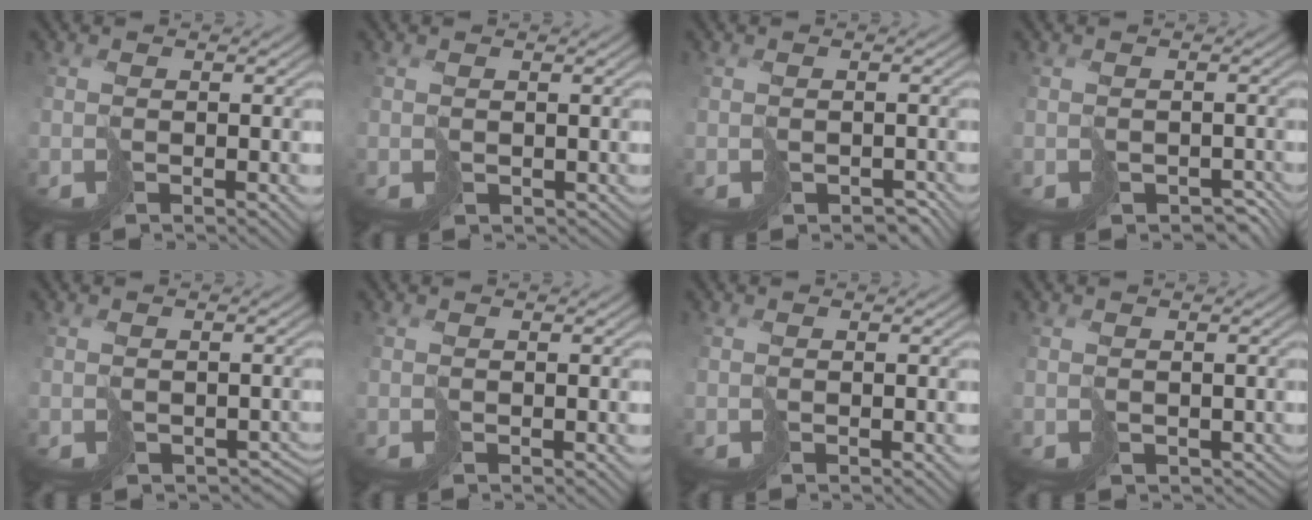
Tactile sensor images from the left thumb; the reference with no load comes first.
{"total": 1.0, "force": [-0.1, 0.9, 0.3], "torque": [-0.009, -0.007, 0.005]}
{"total": 2.2, "force": [-1.5, 1.3, 0.9], "torque": [-0.012, -0.009, -0.016]}
{"total": 3.1, "force": [-2.2, 1.6, 1.3], "torque": [-0.017, -0.007, -0.024]}
{"total": 3.1, "force": [-1.7, 1.9, 1.7], "torque": [-0.023, -0.015, -0.013]}
{"total": 0.0}
{"total": 0.0}
{"total": 1.6, "force": [-0.5, 1.3, 0.7], "torque": [-0.011, -0.010, 0.000]}